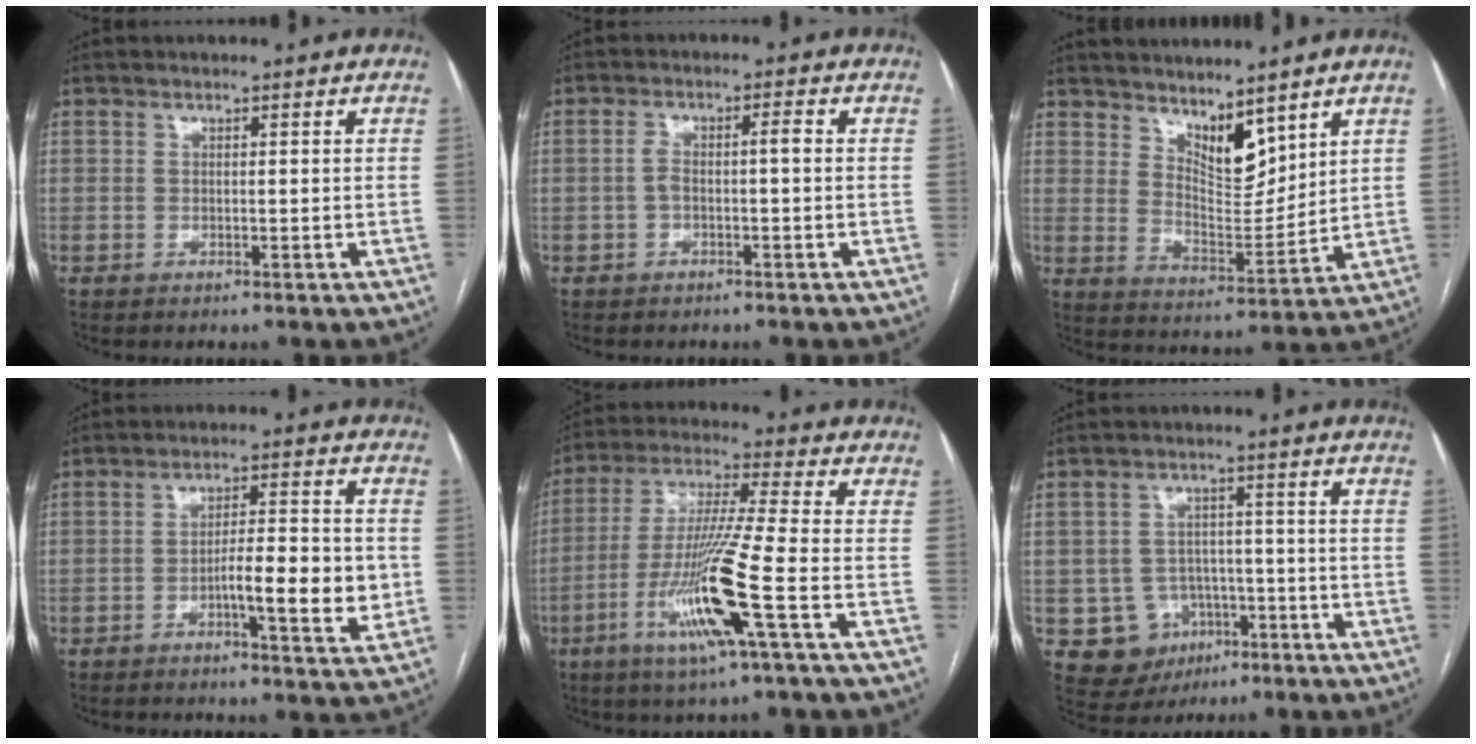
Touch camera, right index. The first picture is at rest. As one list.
[{"total": 3.3, "force": [-0.5, 0.8, 3.2], "torque": [-0.061, 0.018, -0.006]}, {"total": 8.6, "force": [6.5, 3.0, 4.7], "torque": [-0.085, -0.006, 0.128]}, {"total": 9.1, "force": [-2.2, 1.7, 8.6], "torque": [-0.131, 0.006, -0.036]}, {"total": 14.5, "force": [-5.5, -1.1, 13.4], "torque": [-0.272, -0.018, -0.108]}, {"total": 8.4, "force": [-3.0, 7.7, 1.8], "torque": [-0.030, 0.015, -0.035]}]